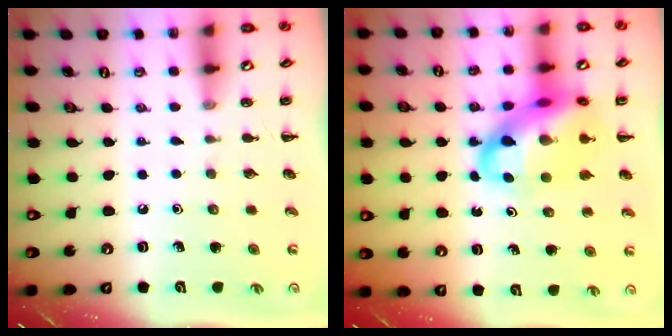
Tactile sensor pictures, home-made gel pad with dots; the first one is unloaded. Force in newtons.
{"total": 17.9, "press": 17.3, "slide": 4.3}